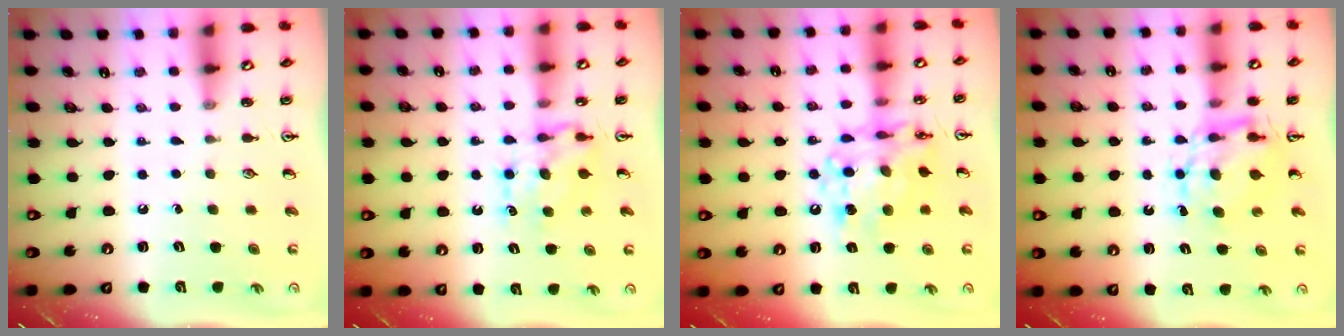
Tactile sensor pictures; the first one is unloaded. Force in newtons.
{"total": 6.9, "press": 6.9, "slide": 0.5}
{"total": 14.0, "press": 13.9, "slide": 1.4}
{"total": 6.8, "press": 6.8, "slide": 0.2}